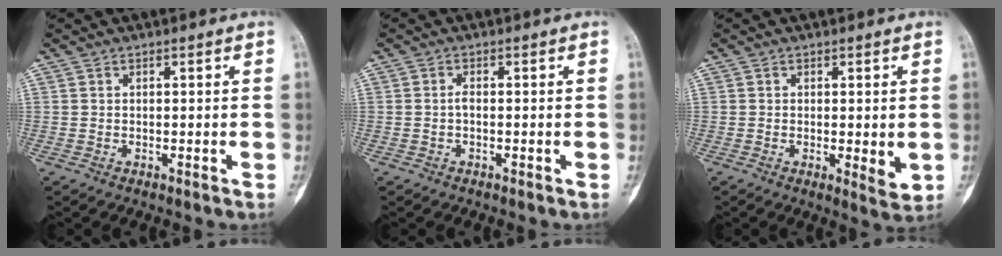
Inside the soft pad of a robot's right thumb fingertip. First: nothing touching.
{"total": 1.1, "force": [-0.2, 0.5, 1.0], "torque": [-0.019, 0.002, -0.004]}
{"total": 4.0, "force": [-0.4, 1.3, 3.8], "torque": [-0.054, -0.013, -0.006]}